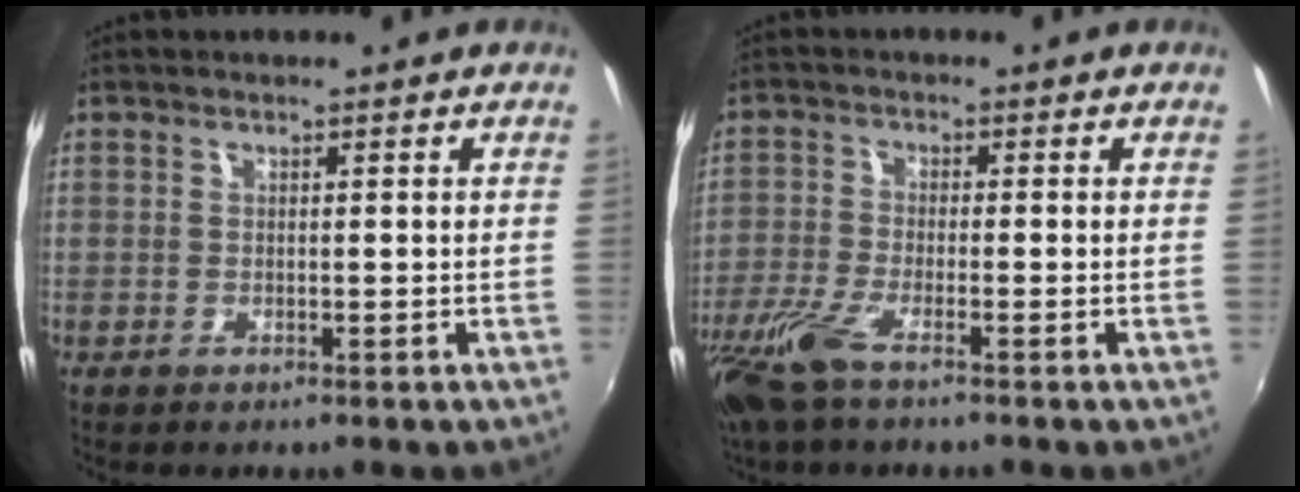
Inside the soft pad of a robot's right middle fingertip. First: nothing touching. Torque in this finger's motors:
{"motor_torque": [1.10, -1.04, 0.45, 0.13]}